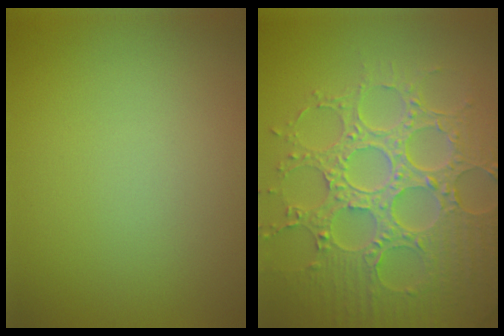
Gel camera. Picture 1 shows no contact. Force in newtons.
{"total": 8.6, "press": 6.5, "slide": 5.7}